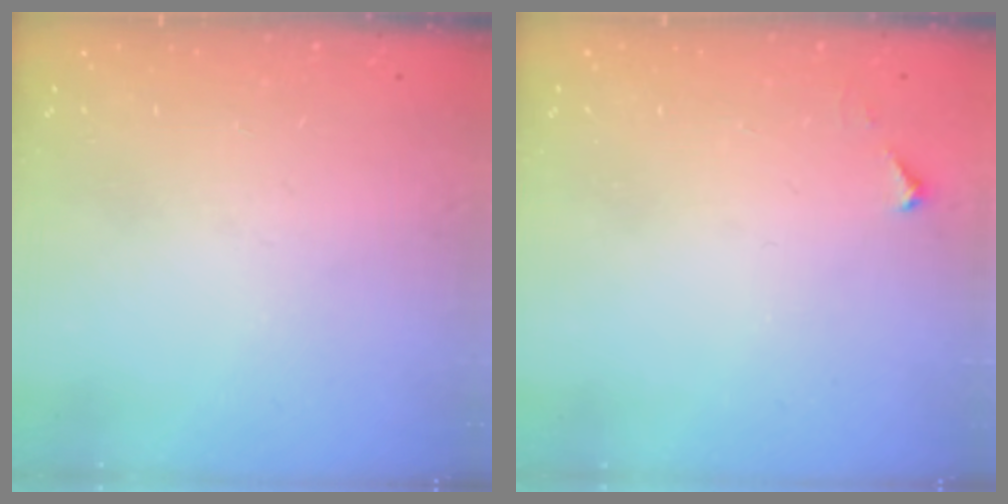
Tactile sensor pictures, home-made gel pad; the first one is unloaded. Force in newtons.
{"total": 3.4, "press": 3.4, "slide": 0.4}